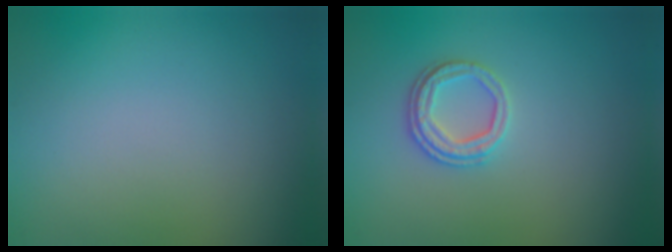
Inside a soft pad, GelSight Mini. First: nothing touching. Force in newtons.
{"total": 2.5, "press": 2.3, "slide": 0.9}